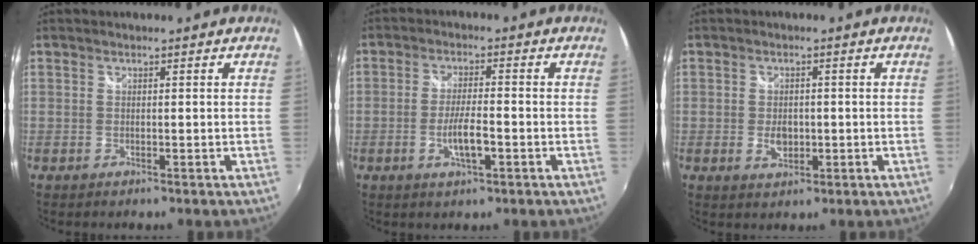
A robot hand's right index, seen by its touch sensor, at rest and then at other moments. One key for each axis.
{"total": 5.7, "fx": -2.1, "fy": 1.2, "fz": 5.1, "tx": -0.100, "ty": -0.005, "tz": -0.037}
{"total": 3.5, "fx": -0.8, "fy": 2.3, "fz": 2.5, "tx": -0.044, "ty": -0.003, "tz": -0.011}